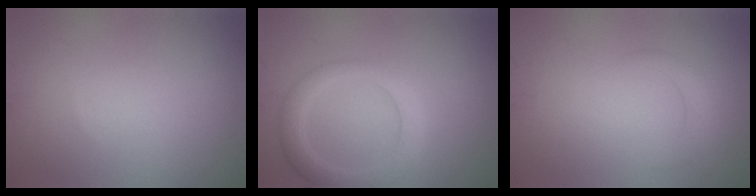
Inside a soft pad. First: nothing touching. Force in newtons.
{"total": 3.6, "press": 3.6, "slide": 0.5}
{"total": 1.5, "press": 1.5, "slide": 0.1}